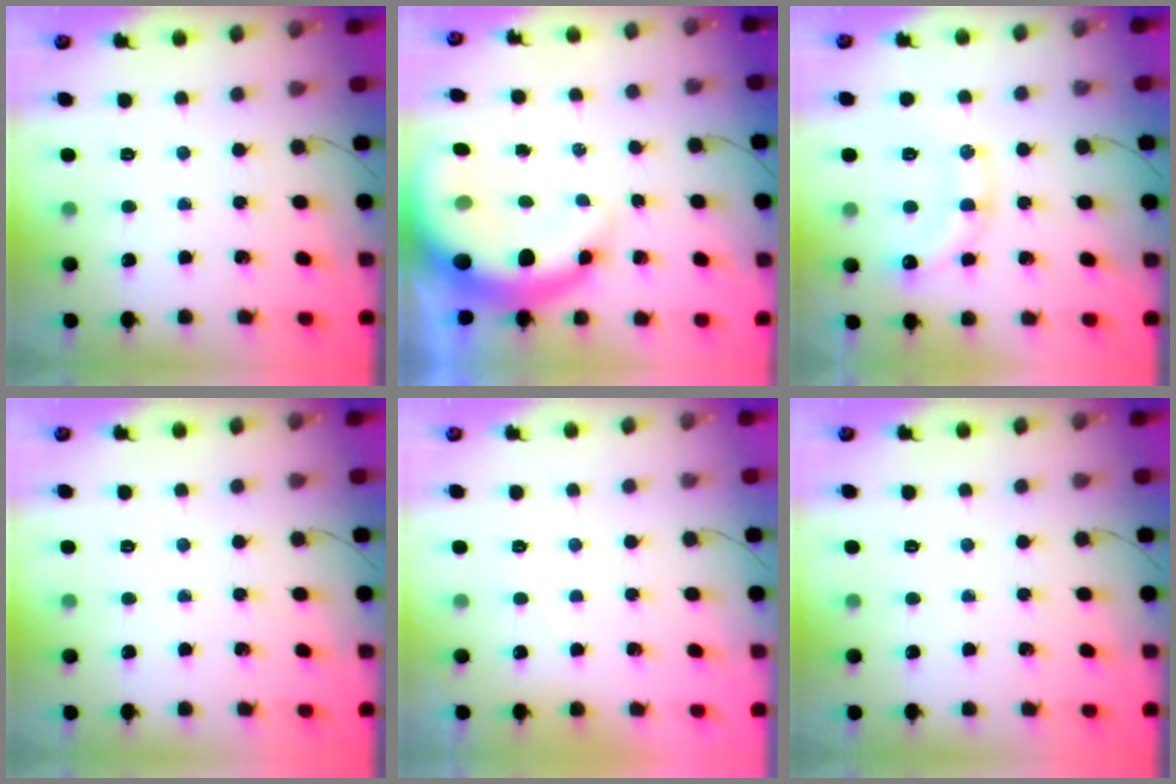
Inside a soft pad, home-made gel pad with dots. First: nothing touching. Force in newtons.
{"total": 13.7, "press": 13.5, "slide": 2.6}
{"total": 14.9, "press": 14.8, "slide": 1.5}
{"total": 0.0}
{"total": 2.9, "press": 2.9, "slide": 0.1}
{"total": 0.0}